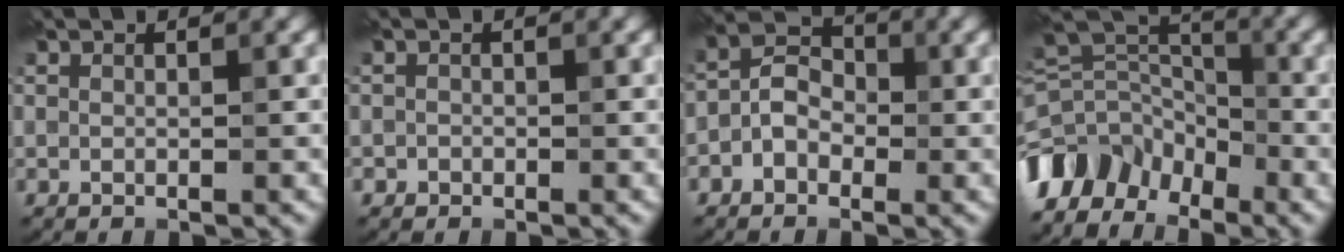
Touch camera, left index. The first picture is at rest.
{"total": 0.7, "force": [-0.3, 0.6, 0.0], "torque": [0.007, -0.004, -0.006]}
{"total": 3.1, "force": [-1.1, 2.3, 1.7], "torque": [-0.029, 0.010, -0.029]}
{"total": 7.5, "force": [-4.9, 4.6, 3.2], "torque": [-0.060, 0.007, -0.108]}